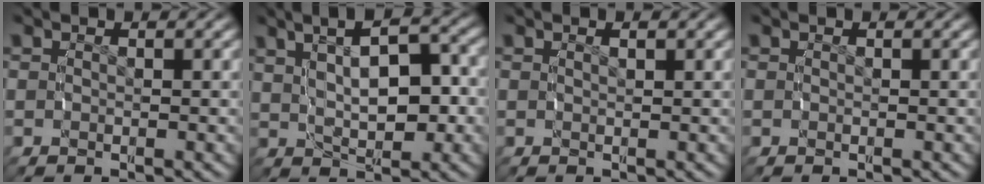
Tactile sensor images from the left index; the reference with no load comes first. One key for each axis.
{"total": 8.4, "fx": 2.5, "fy": 4.4, "fz": 6.7, "tx": -0.101, "ty": 0.017, "tz": 0.040}
{"total": 0.6, "fx": 0.3, "fy": -0.5, "fz": 0.3, "tx": -0.005, "ty": -0.001, "tz": 0.009}
{"total": 0.0}